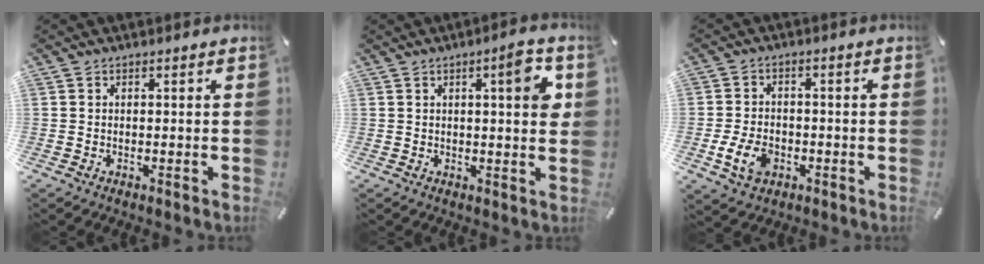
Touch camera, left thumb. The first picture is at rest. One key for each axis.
{"total": 7.6, "fx": 2.6, "fy": 1.4, "fz": 7.0, "tx": -0.096, "ty": -0.011, "tz": 0.033}
{"total": 7.3, "fx": -2.5, "fy": 5.2, "fz": 4.5, "tx": -0.094, "ty": 0.004, "tz": -0.048}